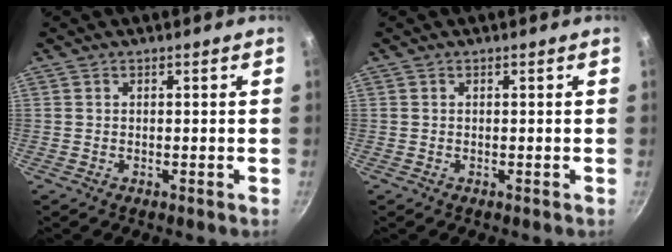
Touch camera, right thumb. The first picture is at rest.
{"total": 0.0}